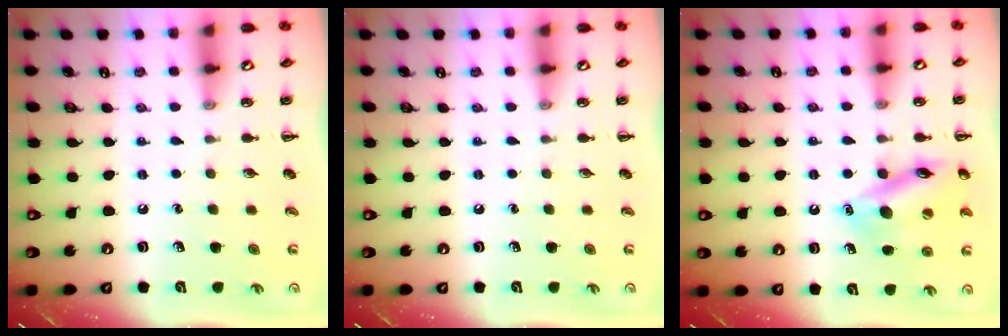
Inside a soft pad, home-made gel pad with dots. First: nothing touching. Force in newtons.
{"total": 0.0}
{"total": 15.0, "press": 14.9, "slide": 1.7}